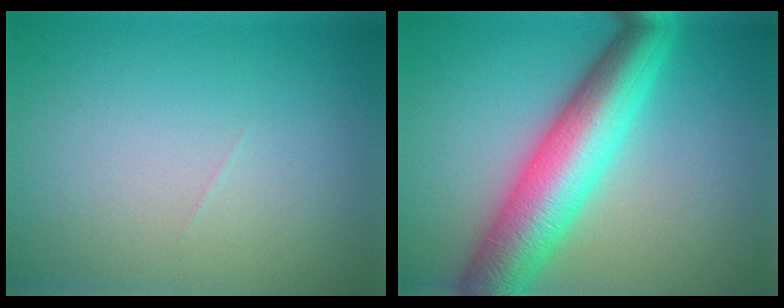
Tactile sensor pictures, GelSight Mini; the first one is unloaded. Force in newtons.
{"total": 9.1, "press": 9.1, "slide": 0.1}